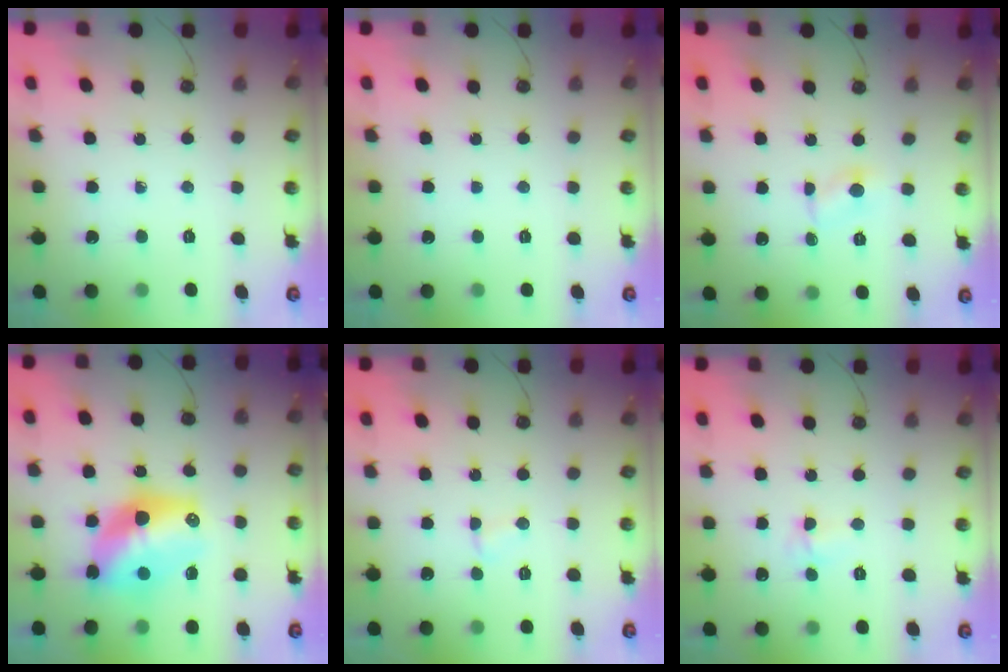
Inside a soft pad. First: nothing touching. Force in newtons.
{"total": 0.0}
{"total": 2.3, "press": 2.3, "slide": 0.2}
{"total": 14.0, "press": 13.9, "slide": 1.7}
{"total": 2.6, "press": 2.6, "slide": 0.2}
{"total": 3.8, "press": 2.2, "slide": 3.1}